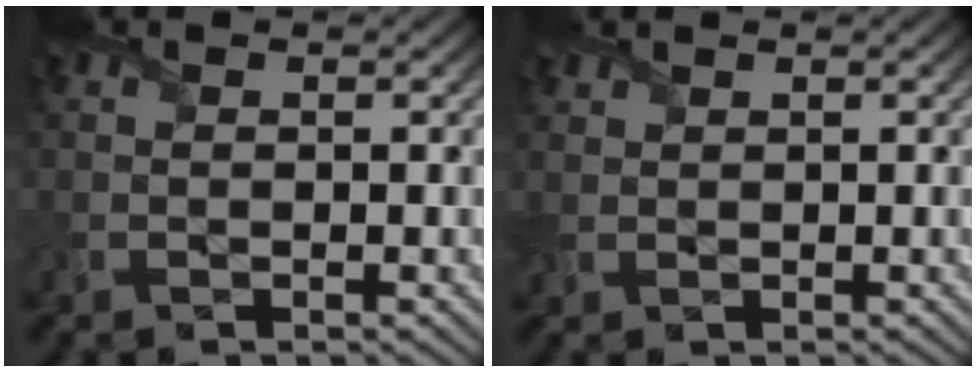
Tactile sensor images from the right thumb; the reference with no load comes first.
{"total": 1.3, "force": [1.1, 0.8, 0.0], "torque": [-0.007, 0.003, 0.021]}